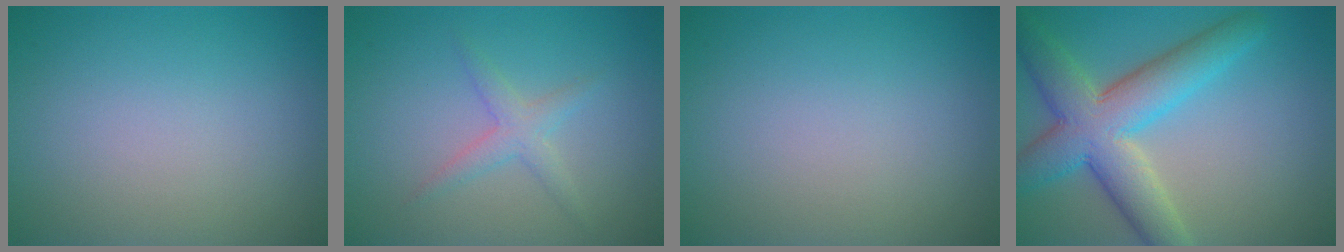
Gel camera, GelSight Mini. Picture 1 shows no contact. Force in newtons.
{"total": 2.0, "press": 2.0, "slide": 0.1}
{"total": 0.0}
{"total": 8.2, "press": 8.2, "slide": 0.4}